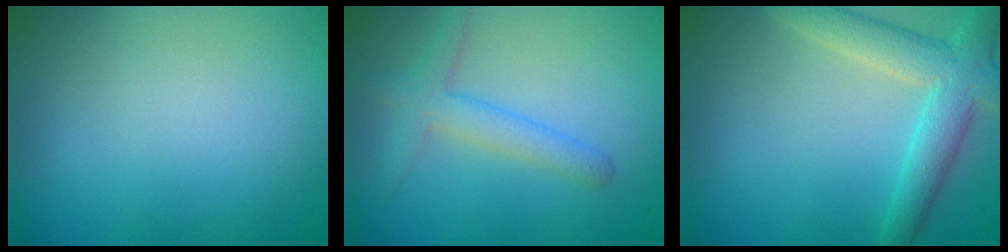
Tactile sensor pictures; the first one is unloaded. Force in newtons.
{"total": 2.9, "press": 2.8, "slide": 0.2}
{"total": 4.8, "press": 4.8, "slide": 0.1}